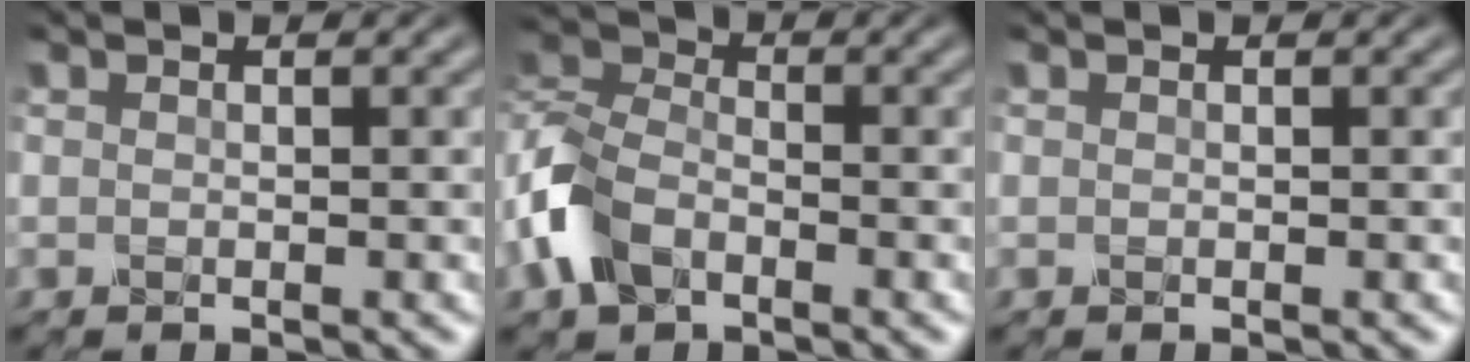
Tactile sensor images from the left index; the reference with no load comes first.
{"total": 6.0, "force": [-3.0, 3.8, 3.6], "torque": [-0.089, 0.006, -0.075]}
{"total": 0.0}